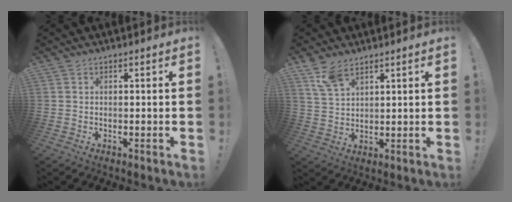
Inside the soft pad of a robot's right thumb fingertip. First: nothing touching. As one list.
[{"total": 6.8, "force": [4.9, 2.8, 3.8], "torque": [-0.076, -0.021, 0.094]}]